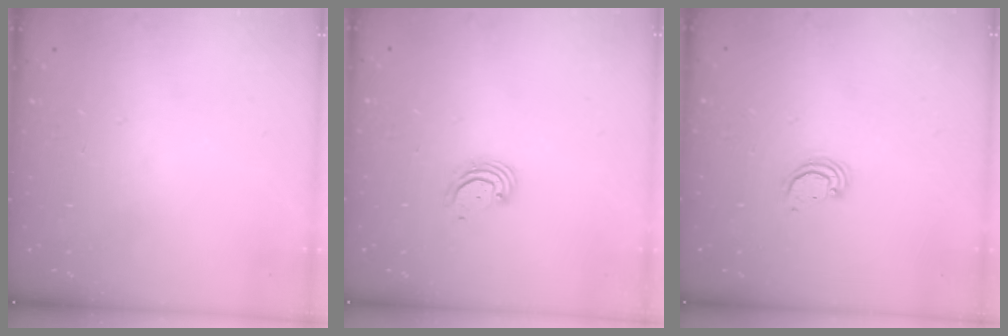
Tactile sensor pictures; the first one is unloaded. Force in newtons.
{"total": 3.0, "press": 3.0, "slide": 0.2}
{"total": 2.1, "press": 2.1, "slide": 0.1}